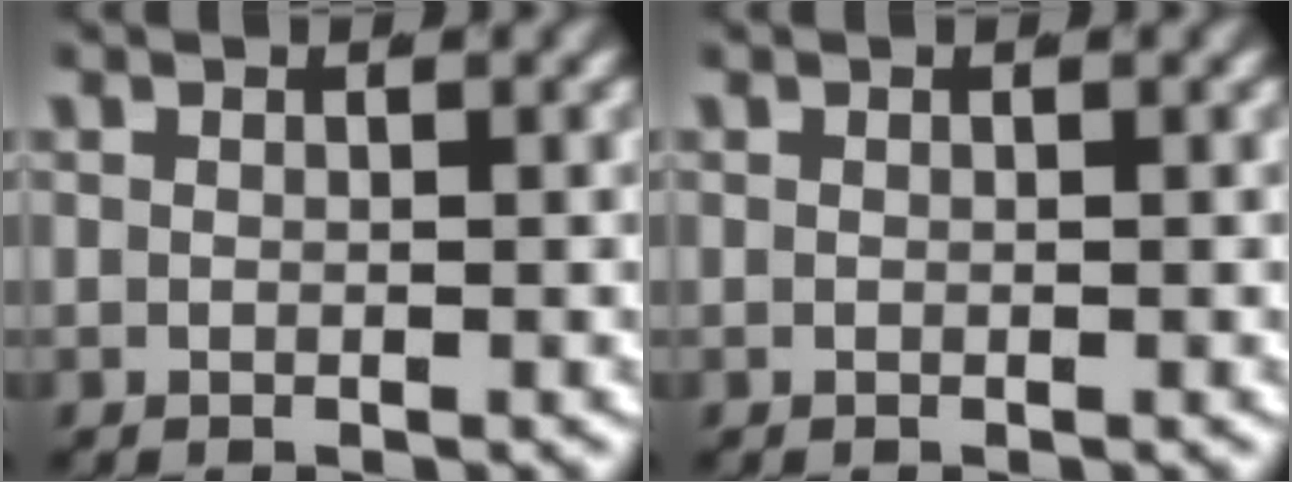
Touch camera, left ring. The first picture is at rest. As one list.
[{"total": 0.0}]